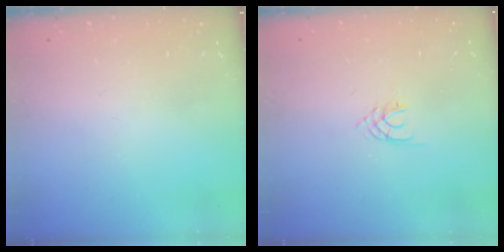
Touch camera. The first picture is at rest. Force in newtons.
{"total": 2.4, "press": 2.4, "slide": 0.3}